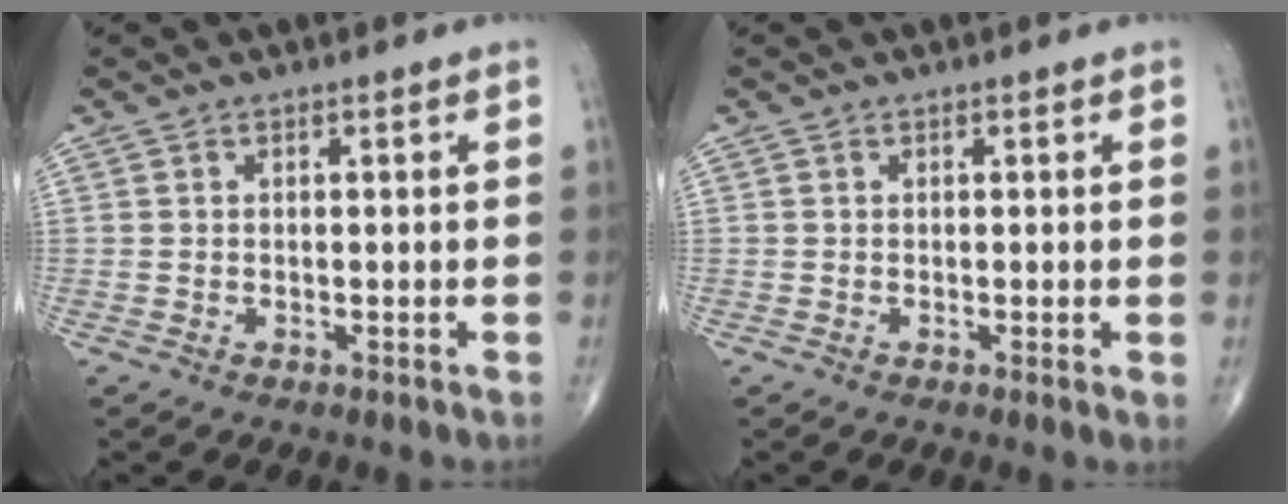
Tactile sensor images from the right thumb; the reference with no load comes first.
{"total": 0.9, "force": [0.1, 0.2, 0.9], "torque": [-0.018, -0.005, 0.000]}